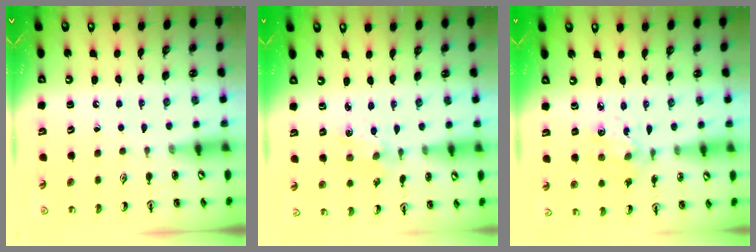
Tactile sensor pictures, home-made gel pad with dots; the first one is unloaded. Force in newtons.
{"total": 1.8, "press": 1.8, "slide": 0.3}
{"total": 6.1, "press": 6.1, "slide": 0.5}